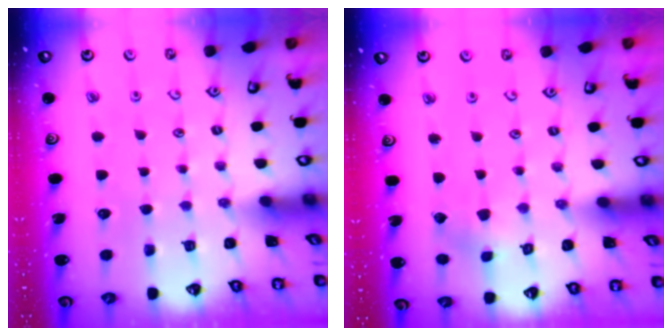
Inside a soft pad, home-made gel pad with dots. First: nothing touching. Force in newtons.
{"total": 1.9, "press": 1.9, "slide": 0.2}